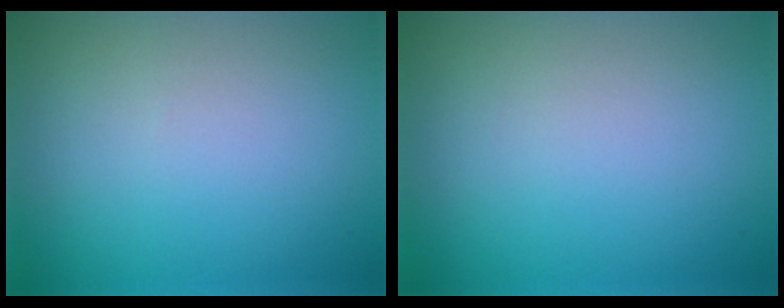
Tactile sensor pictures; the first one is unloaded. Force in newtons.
{"total": 0.0}